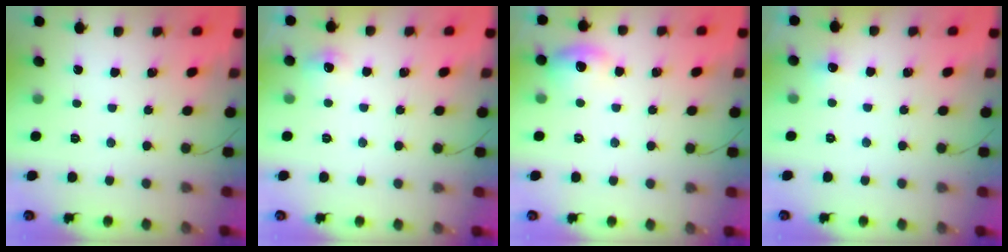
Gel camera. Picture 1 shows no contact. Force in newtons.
{"total": 5.4, "press": 5.2, "slide": 1.4}
{"total": 8.1, "press": 8.0, "slide": 1.4}
{"total": 4.7, "press": 4.5, "slide": 1.3}